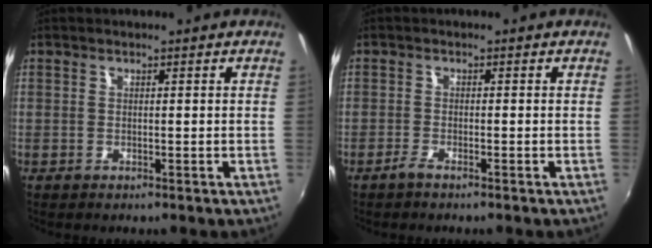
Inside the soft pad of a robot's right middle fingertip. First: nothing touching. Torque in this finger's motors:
{"motor_torque": [0.49, -0.43, -0.06, 0.01]}